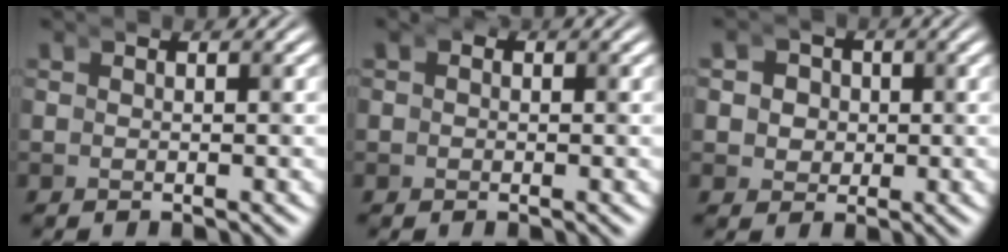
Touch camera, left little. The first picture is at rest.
{"total": 1.1, "force": [0.3, 1.0, 0.5], "torque": [-0.018, -0.002, 0.002]}
{"total": 4.9, "force": [-0.4, 4.6, 1.5], "torque": [-0.054, -0.009, -0.015]}